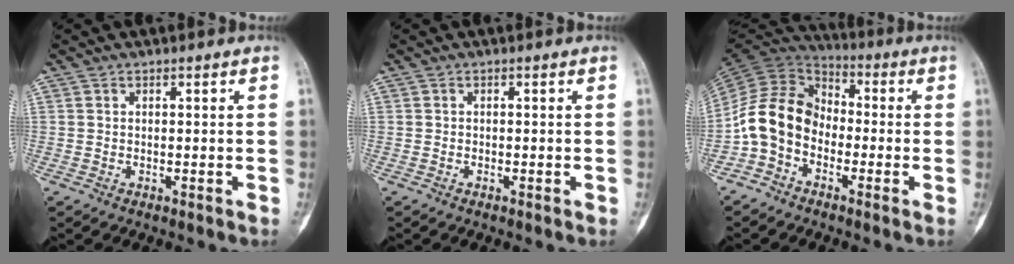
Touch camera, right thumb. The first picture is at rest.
{"total": 0.0}
{"total": 12.0, "force": [-3.7, 9.4, 6.6], "torque": [-0.117, 0.059, -0.087]}